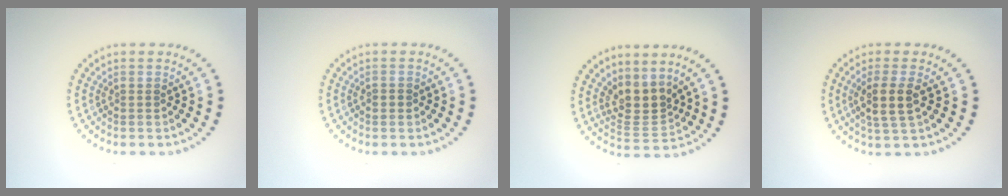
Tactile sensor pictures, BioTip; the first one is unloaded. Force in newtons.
{"total": 1.1, "press": 1.1, "slide": 0.1}
{"total": 3.2, "press": 2.4, "slide": 2.1}
{"total": 2.8, "press": 2.4, "slide": 1.5}